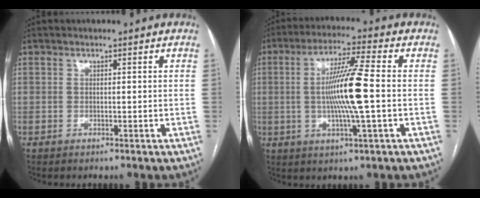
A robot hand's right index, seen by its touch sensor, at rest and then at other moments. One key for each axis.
{"total": 11.0, "fx": -0.5, "fy": -0.3, "fz": 11.0, "tx": -0.208, "ty": -0.001, "tz": -0.013}